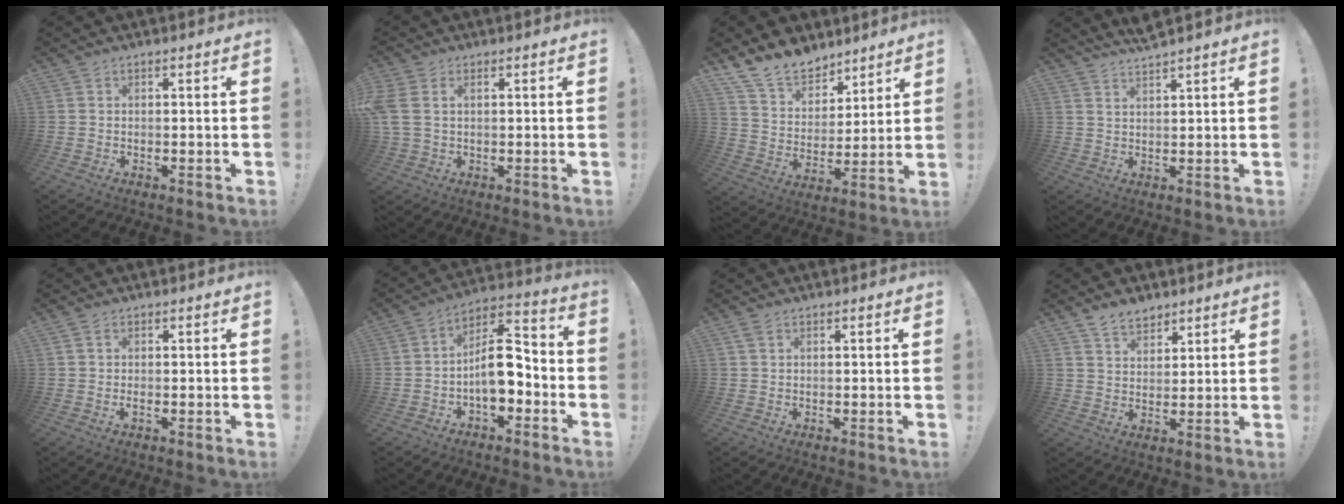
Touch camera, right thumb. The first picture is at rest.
{"total": 4.7, "force": [1.5, 3.2, 3.1], "torque": [-0.077, 0.003, 0.029]}
{"total": 14.2, "force": [11.6, 7.3, 3.5], "torque": [-0.074, -0.088, 0.223]}
{"total": 3.6, "force": [3.3, -0.3, 1.3], "torque": [-0.025, -0.019, 0.058]}
{"total": 1.1, "force": [-0.1, 0.5, 1.0], "torque": [-0.014, -0.001, -0.003]}
{"total": 12.6, "force": [-3.0, 7.2, 9.9], "torque": [-0.166, 0.027, -0.047]}
{"total": 1.2, "force": [0.6, 0.6, 0.8], "torque": [-0.015, 0.004, 0.010]}
{"total": 6.5, "force": [5.1, 3.5, 1.8], "torque": [-0.023, -0.031, 0.096]}